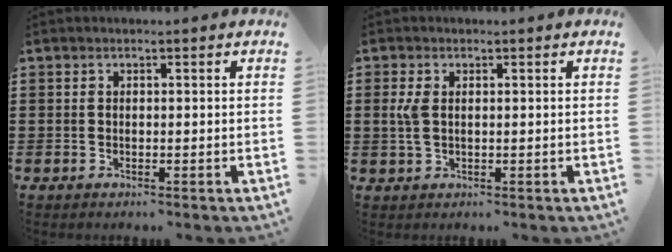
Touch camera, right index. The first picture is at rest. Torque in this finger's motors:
{"motor_torque": [0.53, 0.06, 0.09, 0.07]}